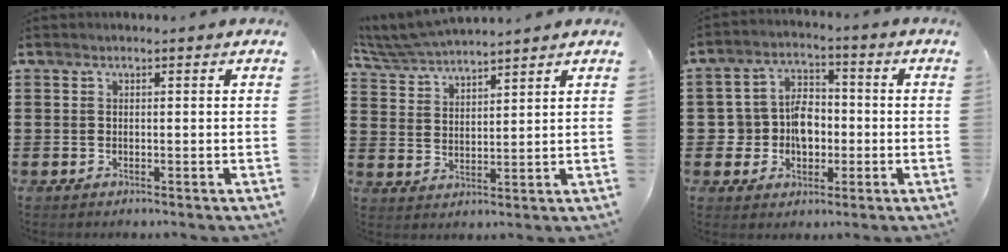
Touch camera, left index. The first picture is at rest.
{"total": 5.7, "force": [5.6, 0.2, 1.2], "torque": [-0.045, -0.020, 0.101]}
{"total": 6.4, "force": [-1.0, 5.5, 3.2], "torque": [-0.082, 0.013, -0.019]}